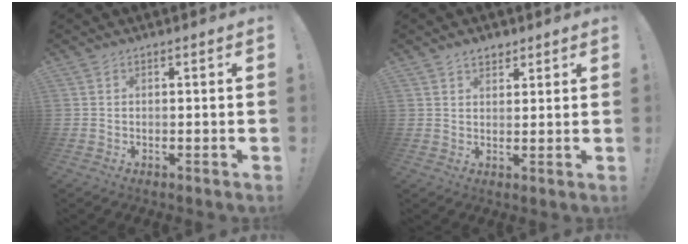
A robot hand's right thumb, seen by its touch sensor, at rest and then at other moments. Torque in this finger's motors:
{"motor_torque": [0.02, -0.01, 0.45, 0.25, 0.00]}